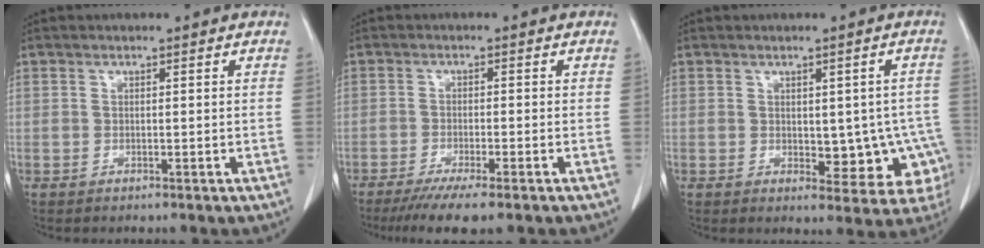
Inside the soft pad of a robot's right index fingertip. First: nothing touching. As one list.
[{"total": 6.5, "force": [-4.7, 0.2, 4.5], "torque": [-0.069, -0.015, -0.077]}, {"total": 8.8, "force": [-1.2, 4.7, 7.4], "torque": [-0.061, 0.010, -0.004]}]